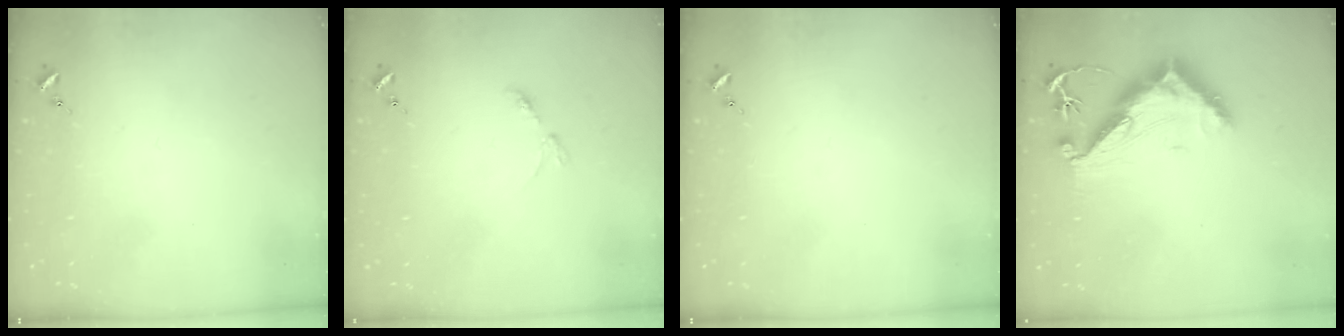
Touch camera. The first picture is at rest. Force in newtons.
{"total": 2.8, "press": 2.8, "slide": 0.5}
{"total": 0.0}
{"total": 14.3, "press": 14.3, "slide": 0.8}